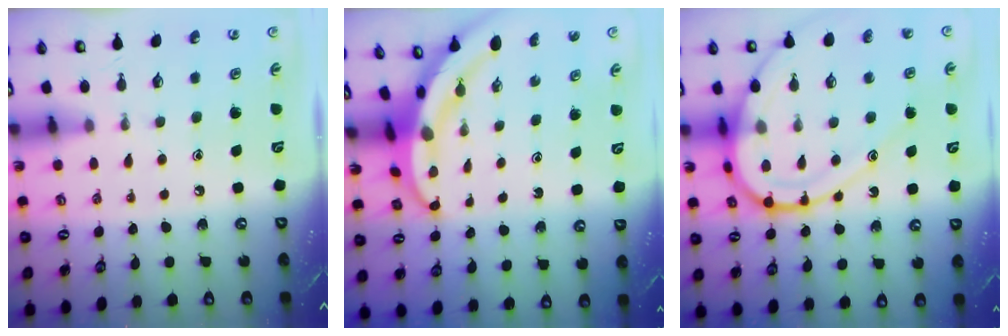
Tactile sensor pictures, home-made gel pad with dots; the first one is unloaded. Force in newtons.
{"total": 4.6, "press": 4.6, "slide": 0.6}
{"total": 17.2, "press": 17.1, "slide": 1.6}